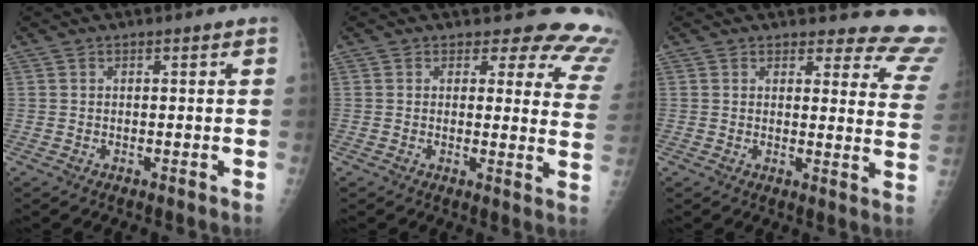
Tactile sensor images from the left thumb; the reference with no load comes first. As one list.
[{"total": 13.7, "force": [12.6, 4.8, 2.6], "torque": [0.029, -0.104, 0.098]}, {"total": 13.8, "force": [13.4, 3.1, 1.4], "torque": [0.042, -0.130, 0.111]}]